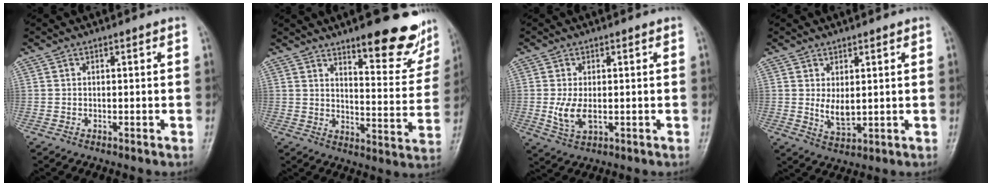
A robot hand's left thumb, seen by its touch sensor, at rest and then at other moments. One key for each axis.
{"total": 15.9, "fx": 11.2, "fy": 4.5, "fz": 10.4, "tx": -0.089, "ty": -0.080, "tz": 0.152}
{"total": 5.2, "fx": -0.2, "fy": 2.9, "fz": 4.4, "tx": -0.089, "ty": -0.013, "tz": 0.001}
{"total": 4.8, "fx": 1.1, "fy": 2.4, "fz": 4.0, "tx": -0.062, "ty": -0.018, "tz": 0.028}